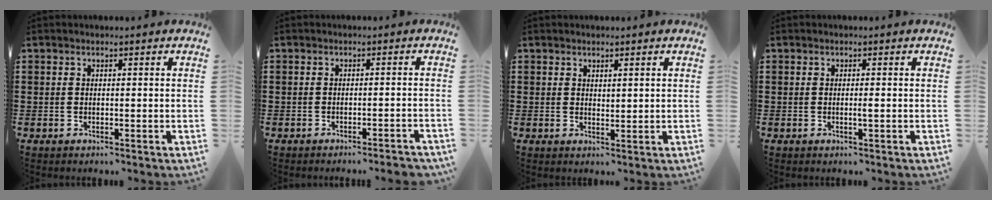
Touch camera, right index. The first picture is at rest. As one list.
[{"total": 1.7, "force": [-1.4, -0.2, 0.8], "torque": [-0.014, 0.000, -0.028]}, {"total": 1.2, "force": [1.1, 0.4, 0.3], "torque": [-0.007, 0.003, 0.020]}, {"total": 0.9, "force": [-0.1, 0.0, 0.9], "torque": [-0.016, -0.003, -0.003]}]